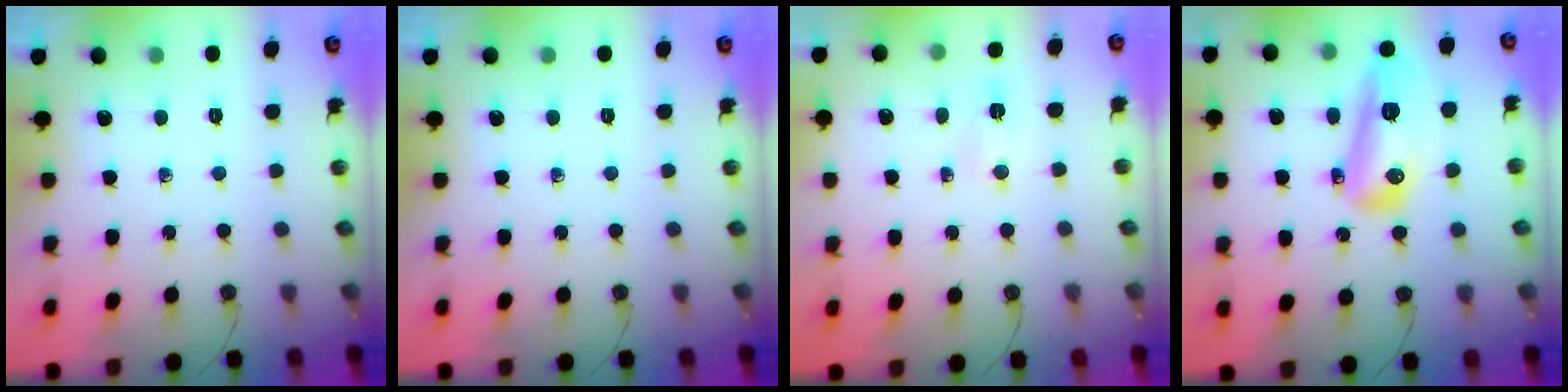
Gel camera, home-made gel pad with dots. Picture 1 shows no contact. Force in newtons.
{"total": 0.0}
{"total": 3.0, "press": 3.0, "slide": 0.4}
{"total": 13.2, "press": 13.1, "slide": 1.6}